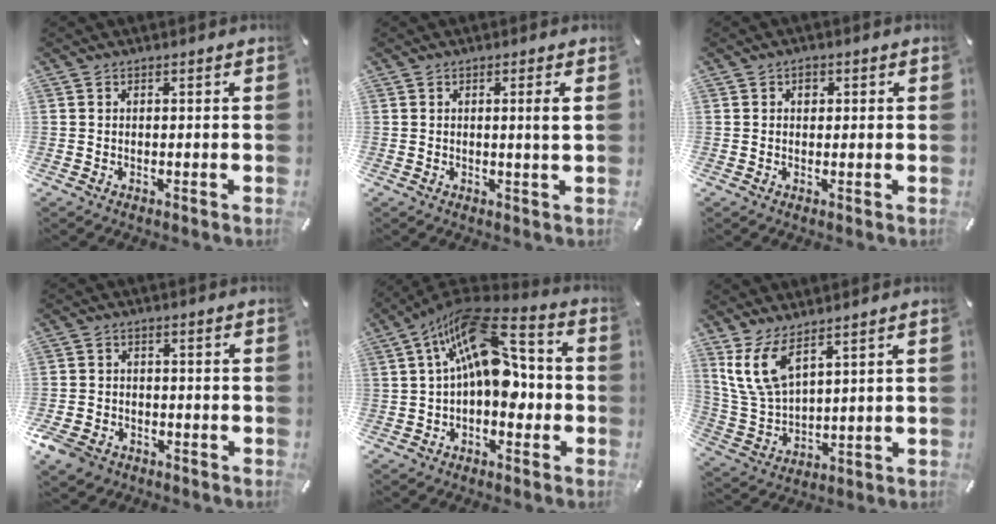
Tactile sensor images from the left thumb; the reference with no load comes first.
{"total": 3.3, "force": [0.7, 0.0, 3.3], "torque": [-0.053, -0.008, 0.007]}
{"total": 1.7, "force": [0.4, 1.4, 0.7], "torque": [0.000, 0.000, 0.003]}
{"total": 4.7, "force": [-3.0, 3.3, 1.4], "torque": [-0.046, 0.008, -0.063]}
{"total": 18.7, "force": [4.0, 10.0, 15.3], "torque": [-0.261, -0.027, 0.059]}
{"total": 10.8, "force": [7.0, 4.8, 6.7], "torque": [-0.174, -0.027, 0.128]}